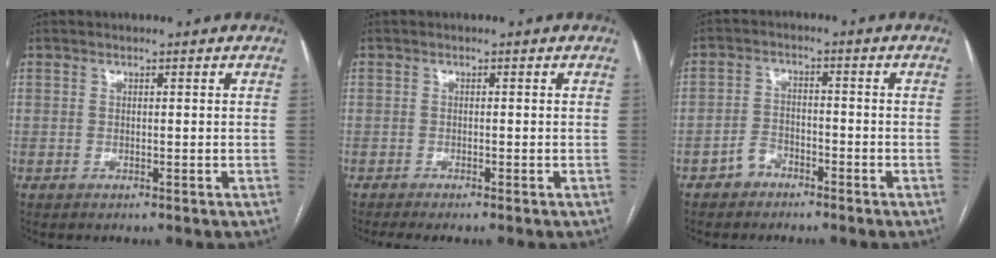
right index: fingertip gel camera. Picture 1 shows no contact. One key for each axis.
{"total": 2.9, "fx": -2.4, "fy": -0.2, "fz": 1.6, "tx": -0.022, "ty": -0.005, "tz": -0.036}
{"total": 3.3, "fx": -2.4, "fy": 2.1, "fz": 0.9, "tx": -0.016, "ty": 0.009, "tz": -0.045}